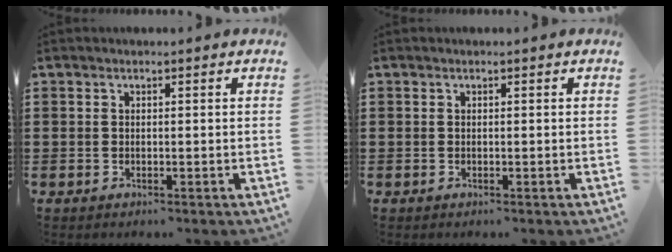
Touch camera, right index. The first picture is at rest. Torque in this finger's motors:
{"motor_torque": [1.22, 0.92, 0.00, 0.00]}